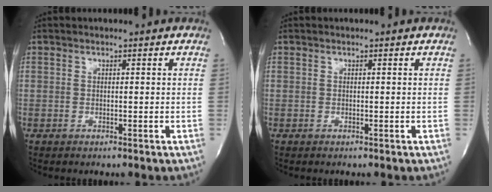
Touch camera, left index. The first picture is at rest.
{"total": 0.0}